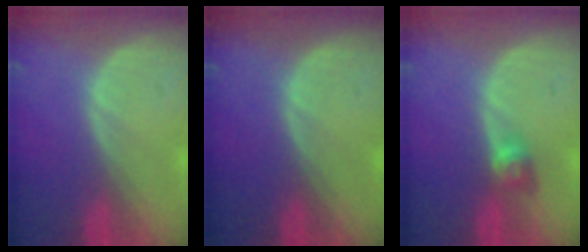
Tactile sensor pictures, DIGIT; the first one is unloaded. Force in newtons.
{"total": 0.0}
{"total": 2.9, "press": 2.5, "slide": 1.5}